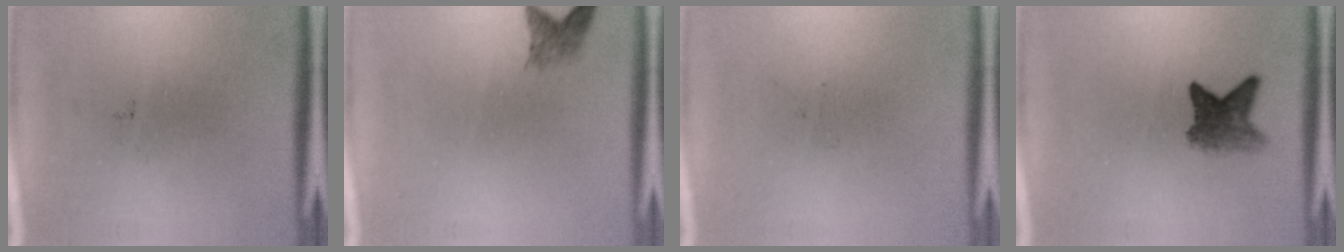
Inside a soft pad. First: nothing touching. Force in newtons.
{"total": 2.0}
{"total": 0.0}
{"total": 4.1}